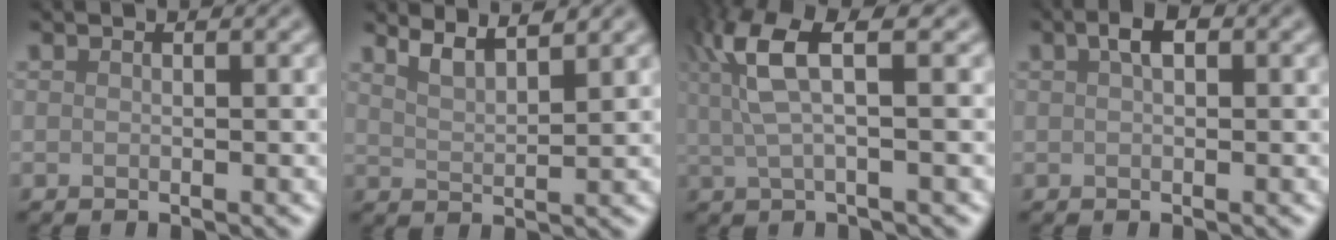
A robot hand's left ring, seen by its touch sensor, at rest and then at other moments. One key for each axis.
{"total": 3.8, "fx": 3.2, "fy": 0.7, "fz": 1.9, "tx": -0.023, "ty": 0.009, "tz": 0.044}
{"total": 6.2, "fx": 2.6, "fy": 1.4, "fz": 5.4, "tx": -0.118, "ty": 0.015, "tz": 0.051}
{"total": 1.9, "fx": 0.7, "fy": 0.9, "fz": 1.5, "tx": -0.023, "ty": 0.007, "tz": 0.008}